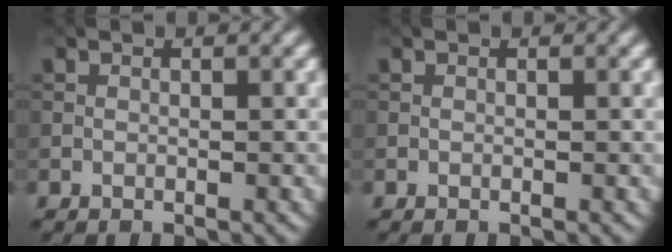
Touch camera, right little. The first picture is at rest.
{"total": 0.0}